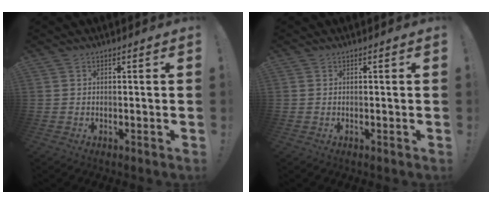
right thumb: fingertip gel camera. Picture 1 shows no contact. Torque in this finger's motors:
{"motor_torque": [-0.17, -0.02, -0.21, 0.12, 0.05]}